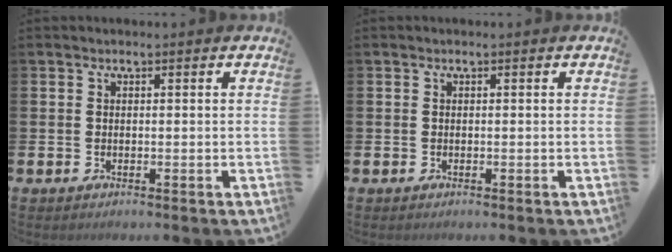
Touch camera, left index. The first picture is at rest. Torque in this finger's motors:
{"motor_torque": [0.00, 0.00, 0.00, 0.00]}